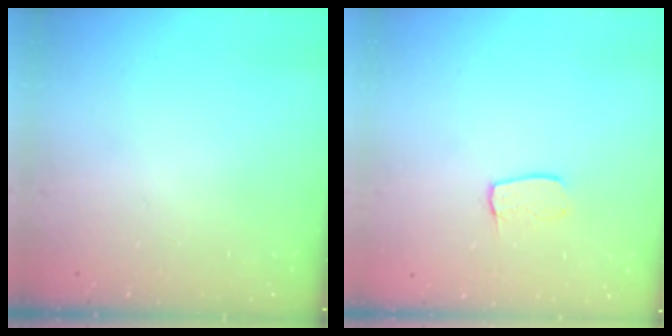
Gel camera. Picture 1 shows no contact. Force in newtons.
{"total": 6.0, "press": 6.0, "slide": 0.5}